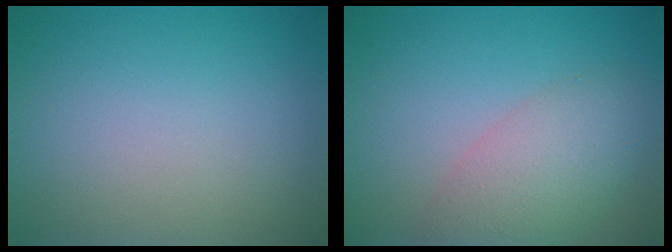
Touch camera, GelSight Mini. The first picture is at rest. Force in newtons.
{"total": 4.9, "press": 4.9, "slide": 0.2}